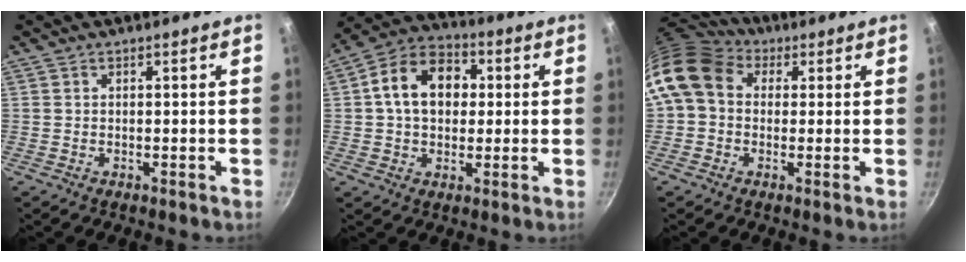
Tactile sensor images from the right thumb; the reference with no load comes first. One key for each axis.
{"total": 12.9, "fx": 1.8, "fy": 9.5, "fz": 8.6, "tx": -0.109, "ty": 0.023, "tz": 0.012}
{"total": 12.1, "fx": 2.5, "fy": 9.7, "fz": 6.9, "tx": -0.119, "ty": 0.022, "tz": 0.026}